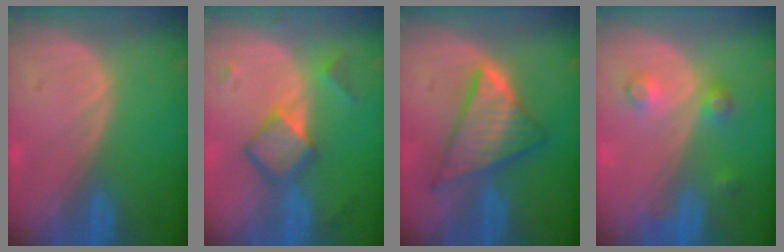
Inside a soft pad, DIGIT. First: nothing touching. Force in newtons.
{"total": 6.2, "press": 6.2, "slide": 0.3}
{"total": 8.6, "press": 8.6, "slide": 0.5}
{"total": 3.6, "press": 3.3, "slide": 1.5}